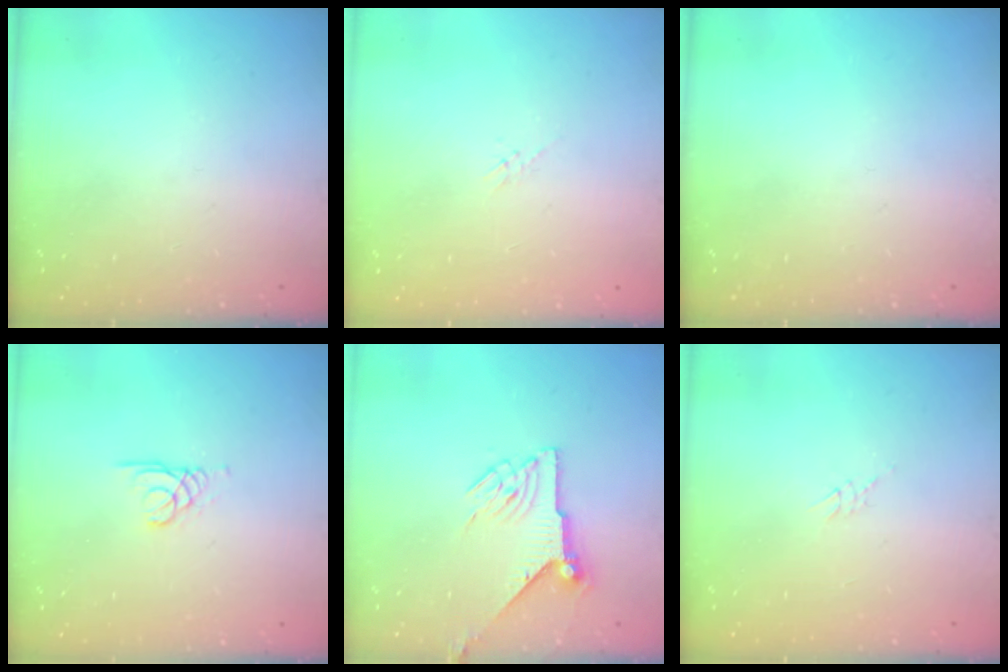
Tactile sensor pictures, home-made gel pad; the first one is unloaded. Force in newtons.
{"total": 0.5, "press": 0.5, "slide": 0.2}
{"total": 0.0}
{"total": 1.7, "press": 1.7, "slide": 0.1}
{"total": 7.6, "press": 7.6, "slide": 0.1}
{"total": 2.6, "press": 2.6, "slide": 0.2}